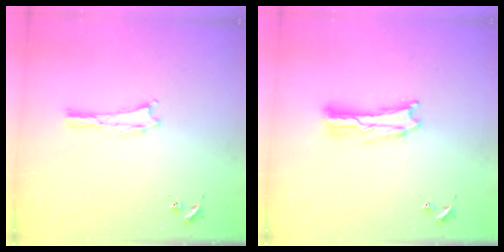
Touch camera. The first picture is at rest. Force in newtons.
{"total": 2.4, "press": 2.4, "slide": 0.3}